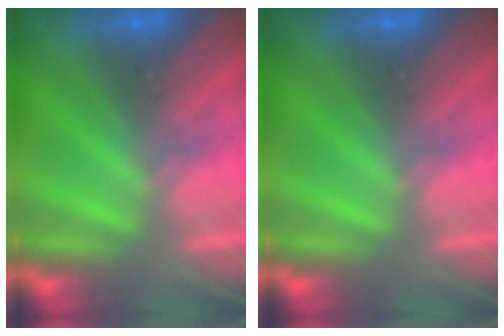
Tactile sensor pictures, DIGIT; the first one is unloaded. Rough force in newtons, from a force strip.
{"total": 0.0}